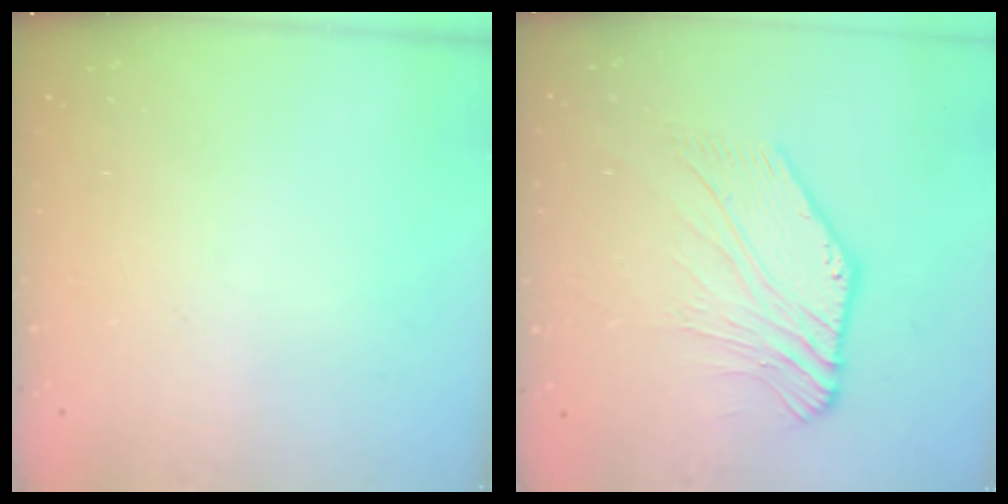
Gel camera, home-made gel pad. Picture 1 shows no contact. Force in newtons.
{"total": 4.8, "press": 4.7, "slide": 1.1}